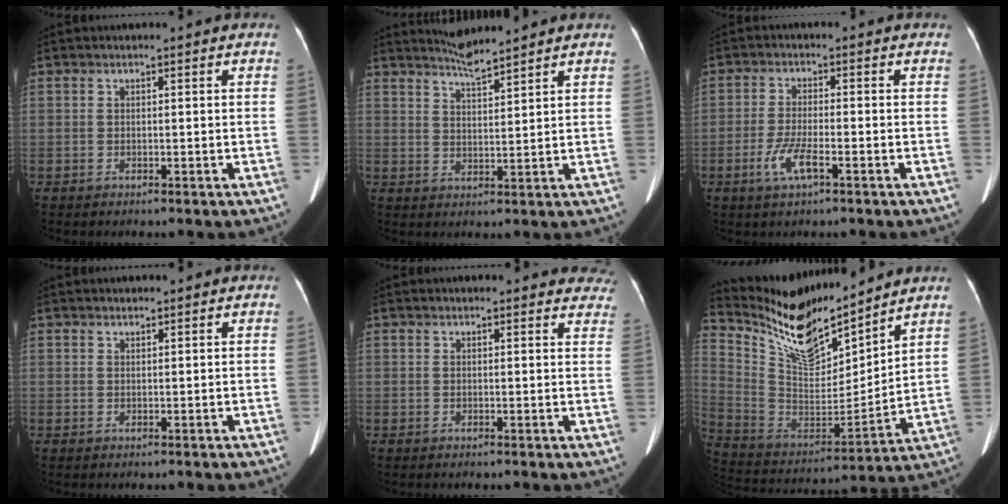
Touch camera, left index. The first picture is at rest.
{"total": 4.4, "force": [4.2, -0.5, 1.2], "torque": [-0.029, 0.000, 0.081]}
{"total": 4.7, "force": [-2.4, 0.7, 4.0], "torque": [-0.091, -0.008, -0.044]}
{"total": 0.6, "force": [0.6, 0.1, 0.1], "torque": [-0.011, 0.003, 0.014]}
{"total": 11.5, "force": [10.8, 3.0, 2.3], "torque": [0.013, -0.007, 0.093]}
{"total": 16.4, "force": [14.4, 3.2, 7.1], "torque": [-0.148, -0.010, 0.278]}